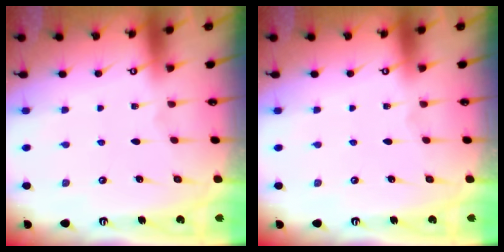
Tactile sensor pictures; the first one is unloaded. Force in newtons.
{"total": 0.0}